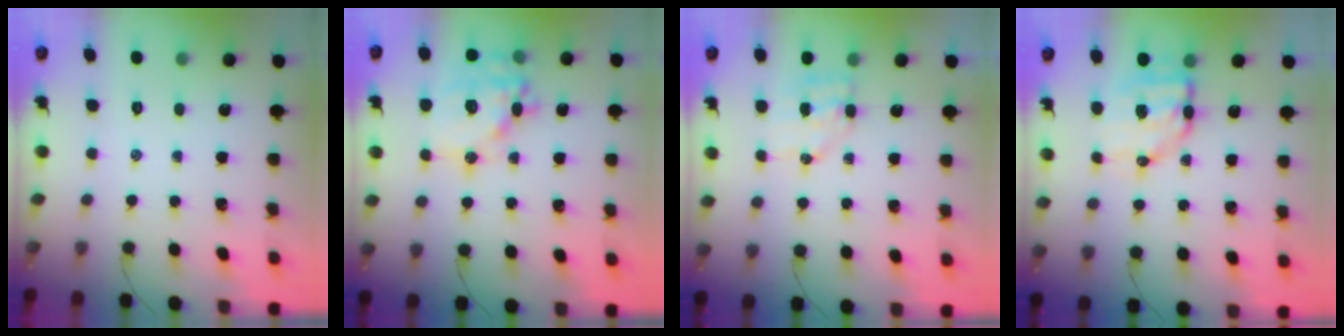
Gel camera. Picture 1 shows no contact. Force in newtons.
{"total": 18.1, "press": 17.8, "slide": 3.2}
{"total": 5.1, "press": 5.0, "slide": 0.8}
{"total": 8.3, "press": 8.1, "slide": 1.6}